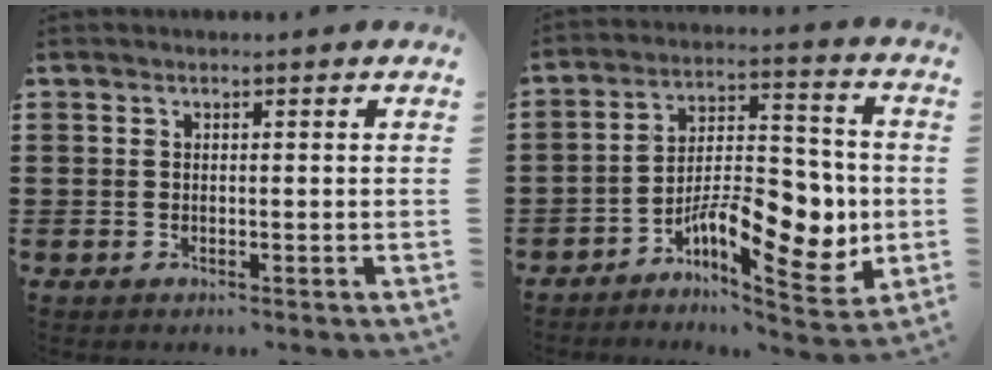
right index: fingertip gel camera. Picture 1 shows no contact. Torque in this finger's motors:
{"motor_torque": [2.14, 0.00, 0.36, 0.21]}